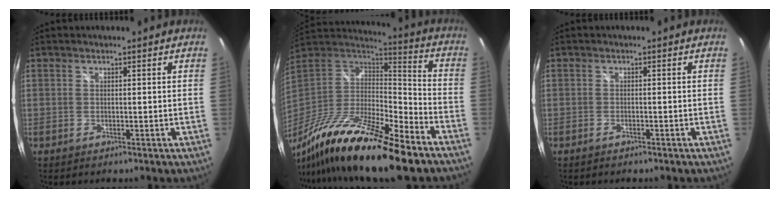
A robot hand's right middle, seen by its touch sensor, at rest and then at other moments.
{"total": 24.2, "force": [-16.2, 5.5, 17.1], "torque": [-0.325, -0.034, -0.286]}
{"total": 1.0, "force": [-0.9, 0.3, 0.4], "torque": [-0.011, 0.000, -0.015]}